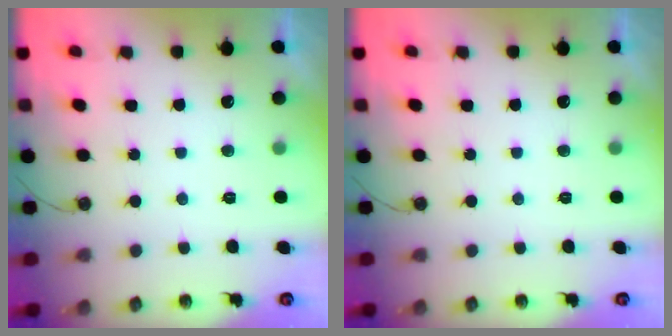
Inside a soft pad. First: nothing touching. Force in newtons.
{"total": 0.0}